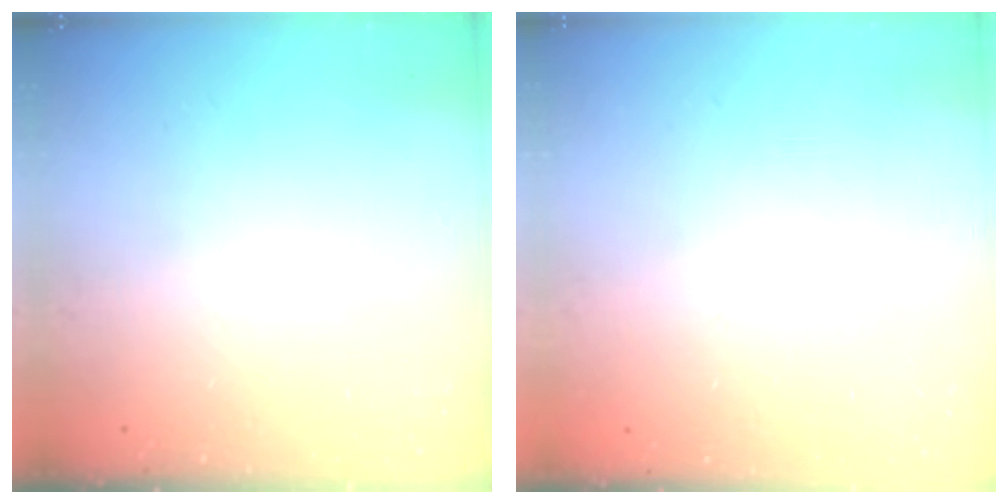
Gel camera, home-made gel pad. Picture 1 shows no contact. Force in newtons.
{"total": 0.0}